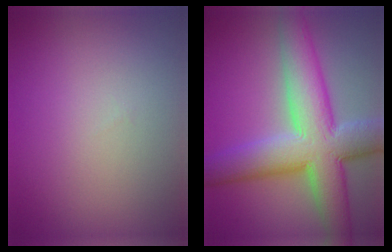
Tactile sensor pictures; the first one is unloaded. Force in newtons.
{"total": 11.1, "press": 11.0, "slide": 0.7}